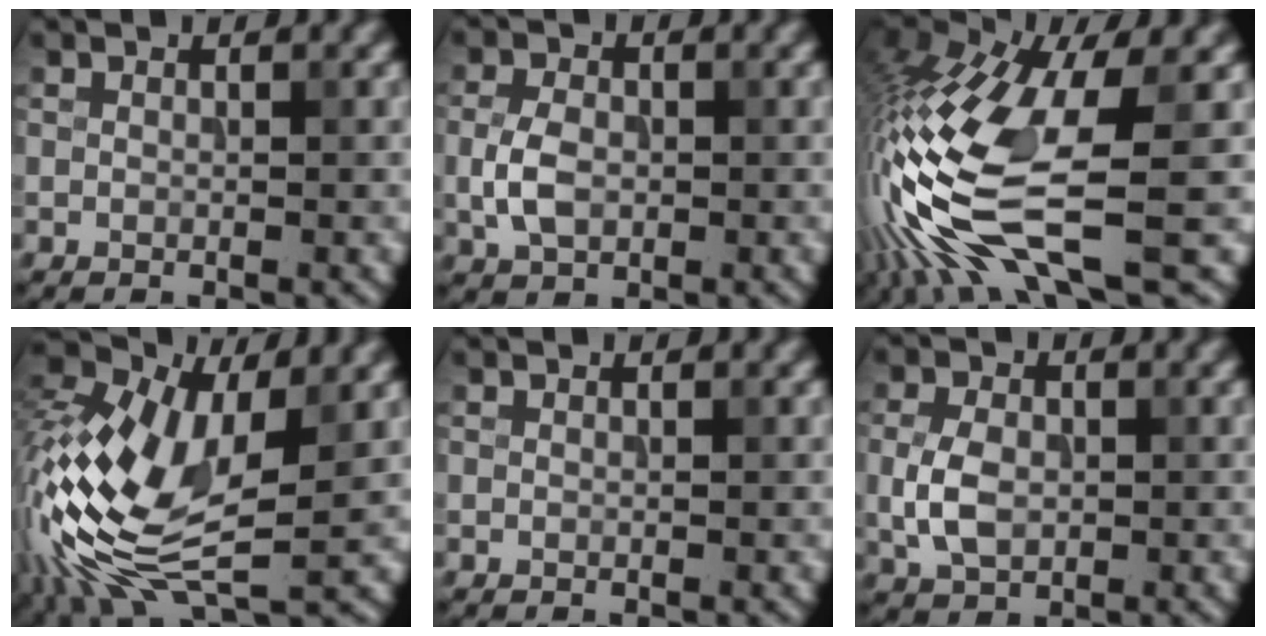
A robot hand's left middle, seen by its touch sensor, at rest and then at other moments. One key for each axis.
{"total": 3.2, "fx": -0.4, "fy": 2.3, "fz": 2.3, "tx": -0.050, "ty": 0.001, "tz": -0.010}
{"total": 13.8, "fx": -4.2, "fy": 4.4, "fz": 12.4, "tx": -0.272, "ty": -0.004, "tz": -0.072}
{"total": 11.7, "fx": -2.2, "fy": 5.6, "fz": 10.0, "tx": -0.221, "ty": 0.005, "tz": -0.051}
{"total": 0.0}
{"total": 3.6, "fx": -0.3, "fy": 2.6, "fz": 2.5, "tx": -0.056, "ty": 0.001, "tz": -0.007}